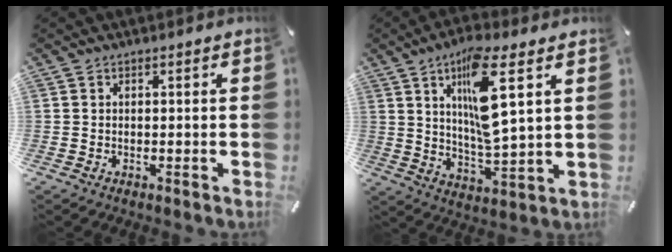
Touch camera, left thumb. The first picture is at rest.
{"total": 14.4, "force": [5.7, 3.5, 12.7], "torque": [-0.231, -0.018, 0.089]}